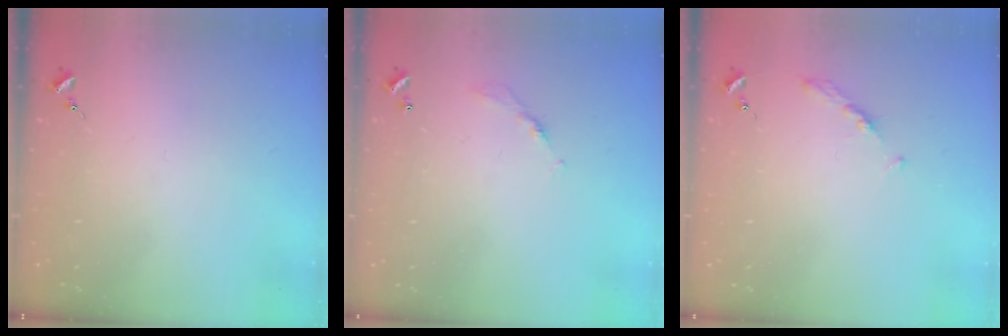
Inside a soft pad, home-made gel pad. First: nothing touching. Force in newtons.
{"total": 4.4, "press": 4.3, "slide": 0.2}
{"total": 3.7, "press": 3.6, "slide": 0.4}